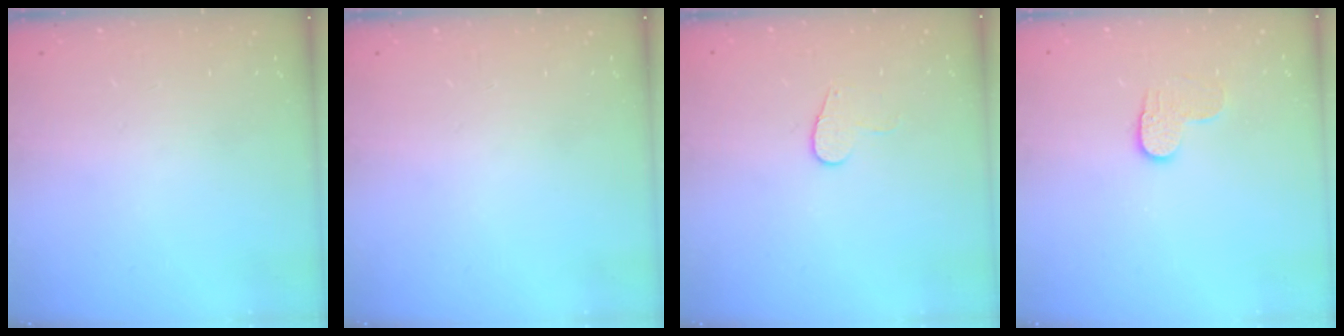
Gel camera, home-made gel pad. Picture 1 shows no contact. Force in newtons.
{"total": 0.0}
{"total": 7.7, "press": 7.6, "slide": 0.5}
{"total": 5.7, "press": 5.7, "slide": 0.5}